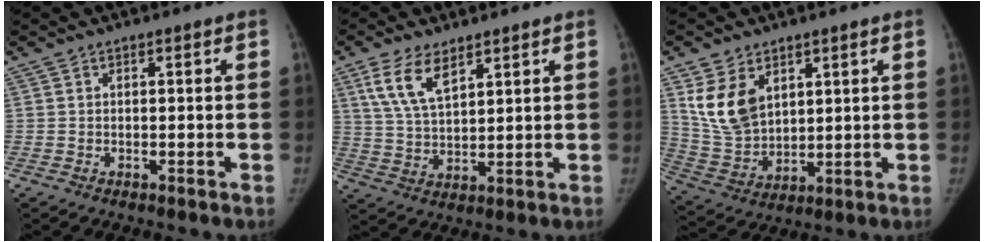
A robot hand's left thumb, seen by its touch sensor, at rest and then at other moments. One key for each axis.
{"total": 8.9, "fx": 5.1, "fy": 4.0, "fz": 6.0, "tx": -0.110, "ty": -0.016, "tz": 0.107}
{"total": 11.4, "fx": 4.9, "fy": 7.6, "fz": 6.9, "tx": -0.109, "ty": -0.022, "tz": 0.117}